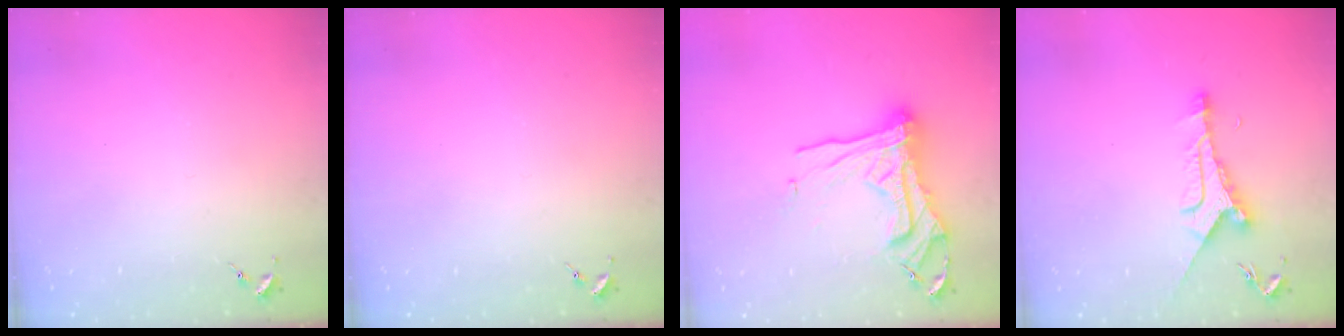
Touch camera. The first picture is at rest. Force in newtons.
{"total": 0.0}
{"total": 20.6, "press": 20.5, "slide": 1.9}
{"total": 8.6, "press": 8.6, "slide": 0.4}